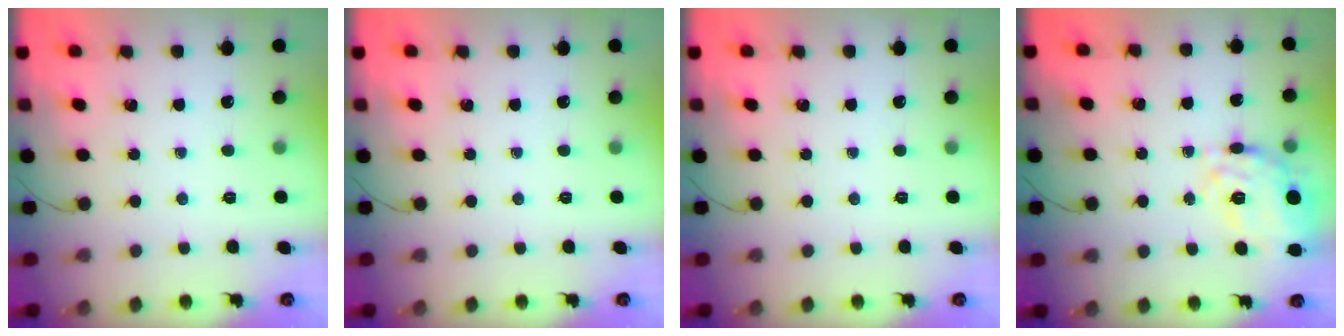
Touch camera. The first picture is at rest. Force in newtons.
{"total": 0.0}
{"total": 0.0}
{"total": 14.1, "press": 13.9, "slide": 2.4}